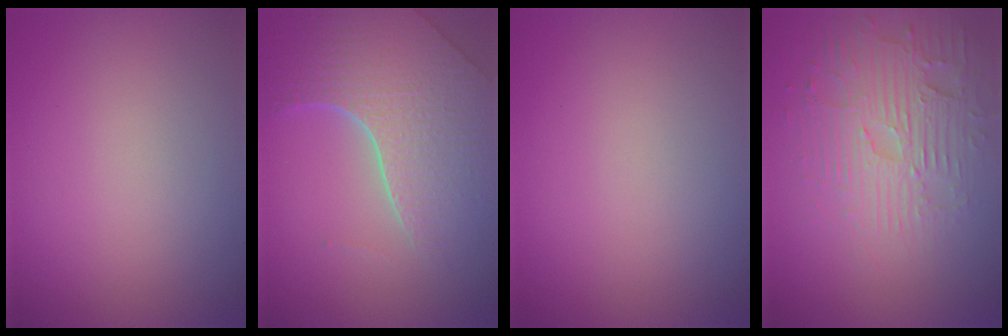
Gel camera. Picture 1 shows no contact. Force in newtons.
{"total": 8.1, "press": 5.7, "slide": 5.7}
{"total": 0.0}
{"total": 4.1, "press": 3.8, "slide": 1.5}